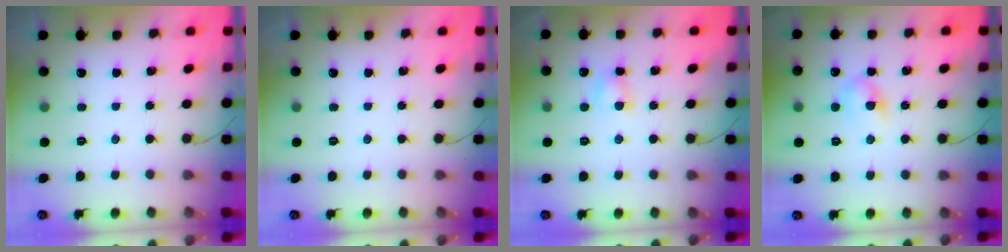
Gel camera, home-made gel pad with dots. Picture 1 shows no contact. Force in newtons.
{"total": 0.0}
{"total": 4.0, "press": 3.9, "slide": 0.9}
{"total": 5.5, "press": 5.4, "slide": 1.4}